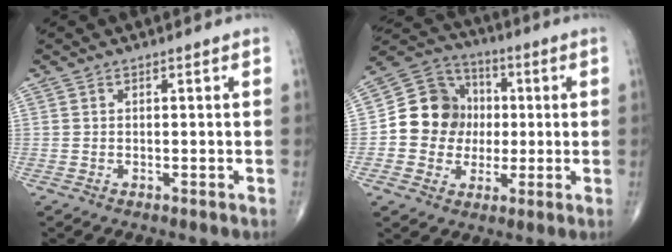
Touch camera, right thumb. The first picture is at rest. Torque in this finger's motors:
{"motor_torque": [1.20, 1.58, 0.36, -0.52, 0.02]}